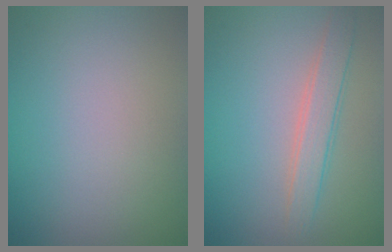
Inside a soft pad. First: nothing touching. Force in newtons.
{"total": 2.5, "press": 2.5, "slide": 0.1}